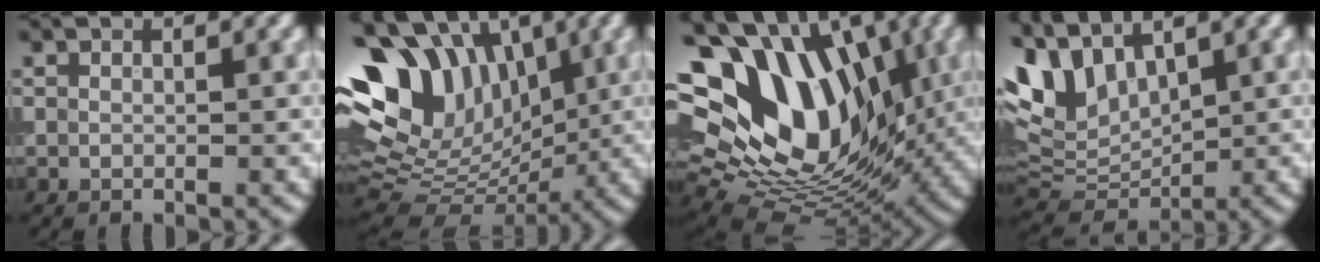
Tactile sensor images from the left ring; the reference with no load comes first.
{"total": 12.7, "force": [4.1, 8.9, 8.1], "torque": [-0.150, 0.021, 0.072]}
{"total": 18.5, "force": [4.0, 13.0, 12.5], "torque": [-0.216, 0.006, 0.087]}
{"total": 6.4, "force": [3.4, 3.7, 4.0], "torque": [-0.091, -0.001, 0.065]}